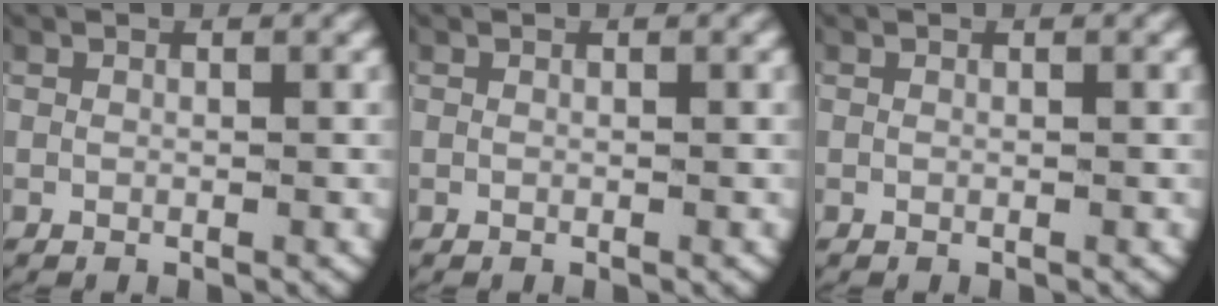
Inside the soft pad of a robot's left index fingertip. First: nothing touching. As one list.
[{"total": 0.0}, {"total": 0.0}]